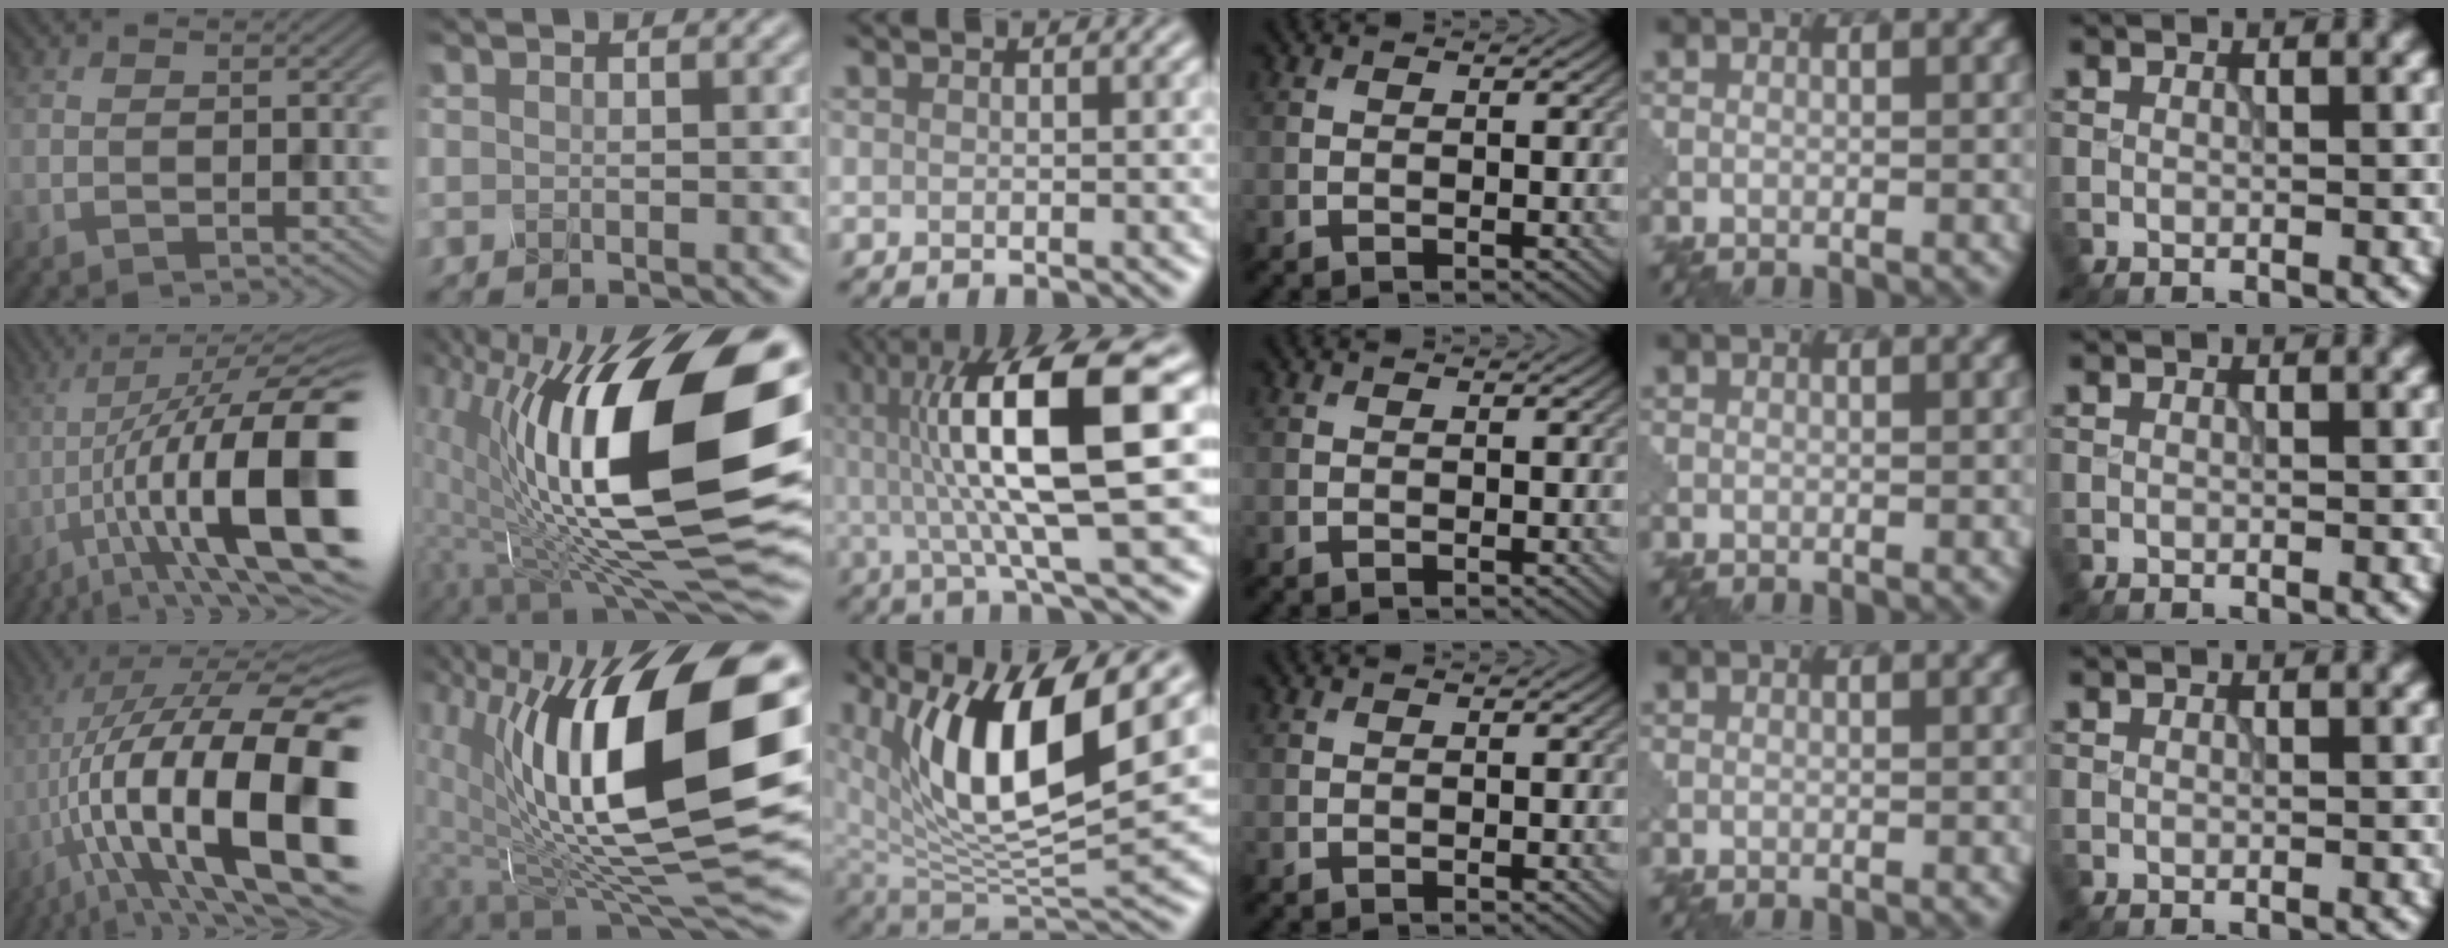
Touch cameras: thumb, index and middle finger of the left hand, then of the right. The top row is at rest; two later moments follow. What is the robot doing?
{"motion": "shake", "object": "plastic piggy bank"}